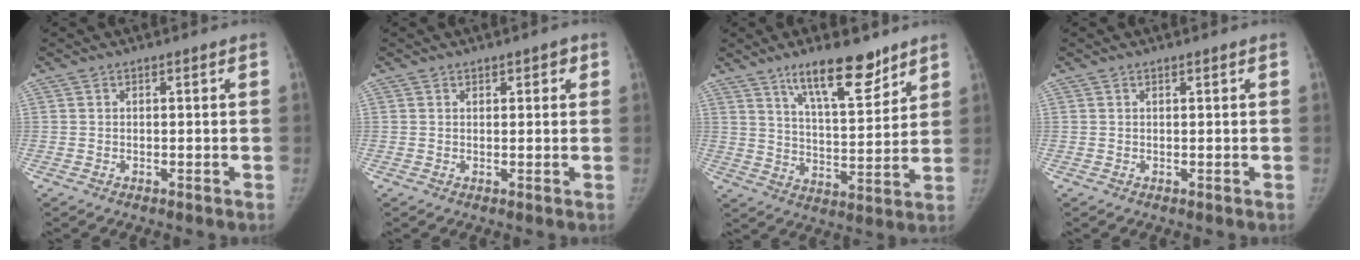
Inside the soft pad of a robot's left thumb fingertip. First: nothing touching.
{"total": 2.1, "force": [1.1, 1.1, 1.3], "torque": [-0.002, -0.003, 0.014]}
{"total": 13.7, "force": [9.5, 4.2, 9.0], "torque": [-0.119, -0.061, 0.162]}
{"total": 0.5, "force": [0.4, 0.1, 0.3], "torque": [-0.006, -0.001, 0.006]}